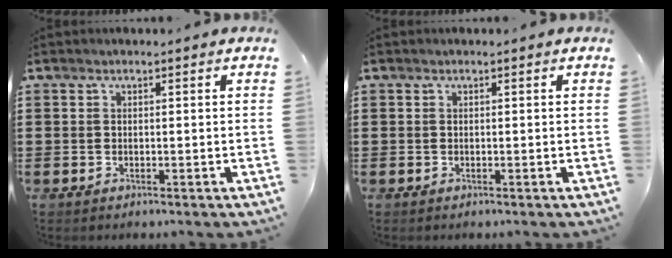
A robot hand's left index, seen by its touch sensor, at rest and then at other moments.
{"total": 0.0}